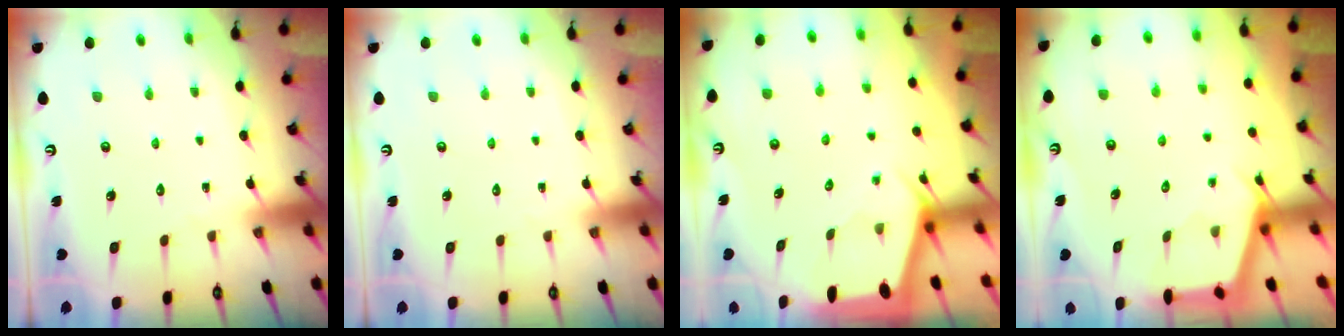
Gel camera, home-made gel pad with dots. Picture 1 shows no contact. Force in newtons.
{"total": 0.0}
{"total": 1.9, "press": 1.8, "slide": 0.3}
{"total": 2.8, "press": 2.7, "slide": 0.3}